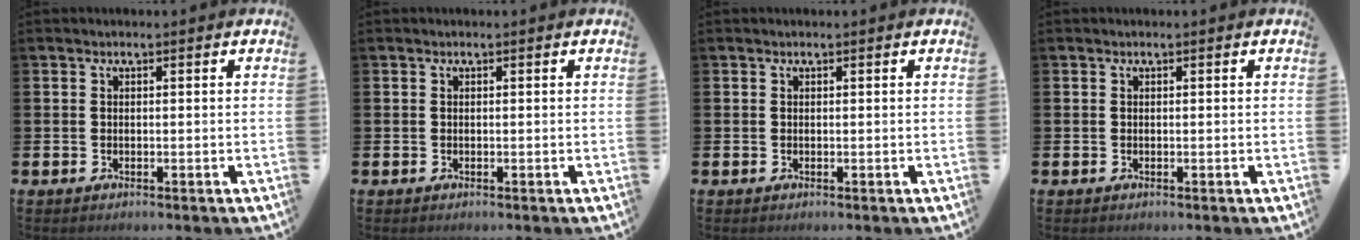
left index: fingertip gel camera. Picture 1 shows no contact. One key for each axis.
{"total": 0.0}
{"total": 0.0}
{"total": 0.0}